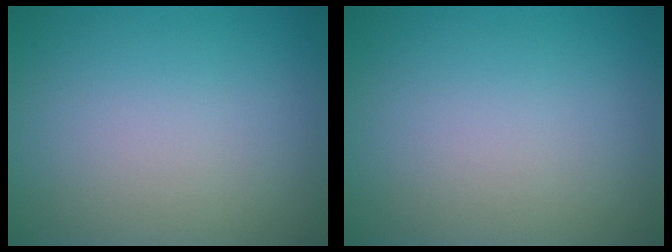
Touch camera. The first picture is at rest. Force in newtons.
{"total": 0.0}